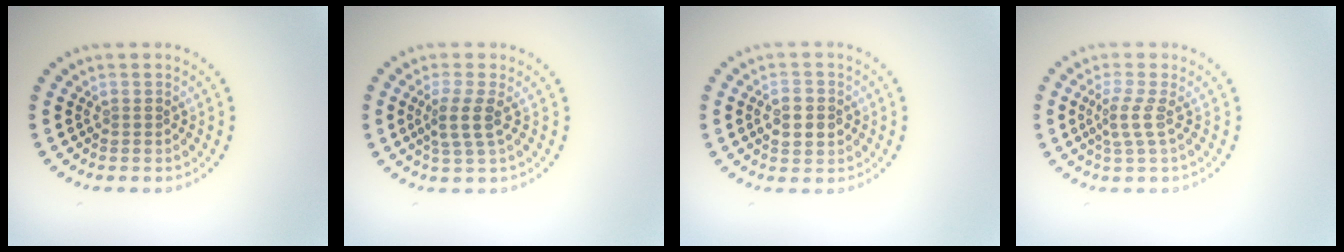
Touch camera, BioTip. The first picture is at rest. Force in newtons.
{"total": 2.4, "press": 2.0, "slide": 1.4}
{"total": 2.9, "press": 2.9, "slide": 0.1}
{"total": 2.2, "press": 1.6, "slide": 1.6}